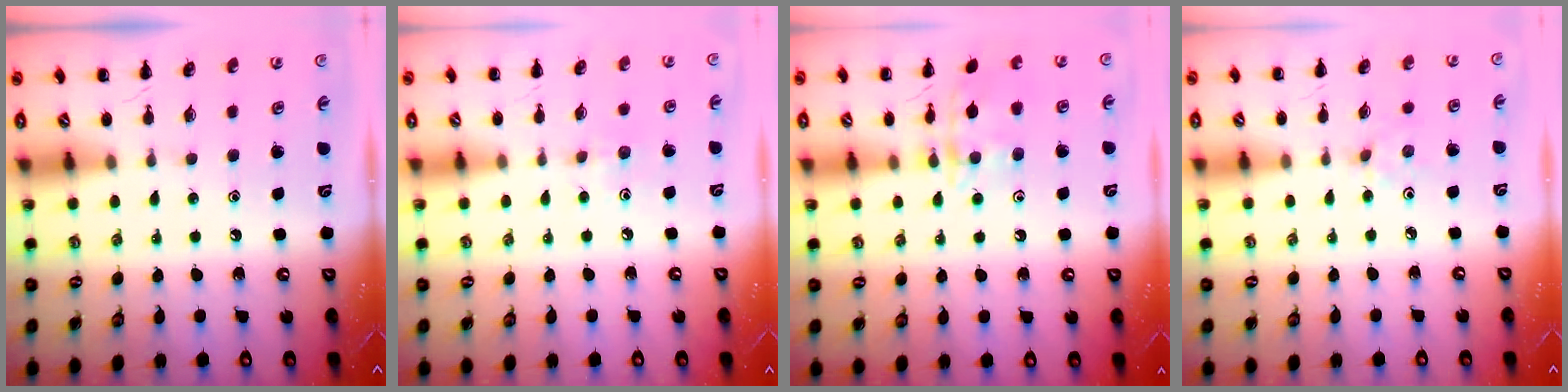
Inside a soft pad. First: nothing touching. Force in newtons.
{"total": 5.4, "press": 5.1, "slide": 1.9}
{"total": 13.2, "press": 13.1, "slide": 0.7}
{"total": 2.4, "press": 2.3, "slide": 0.8}